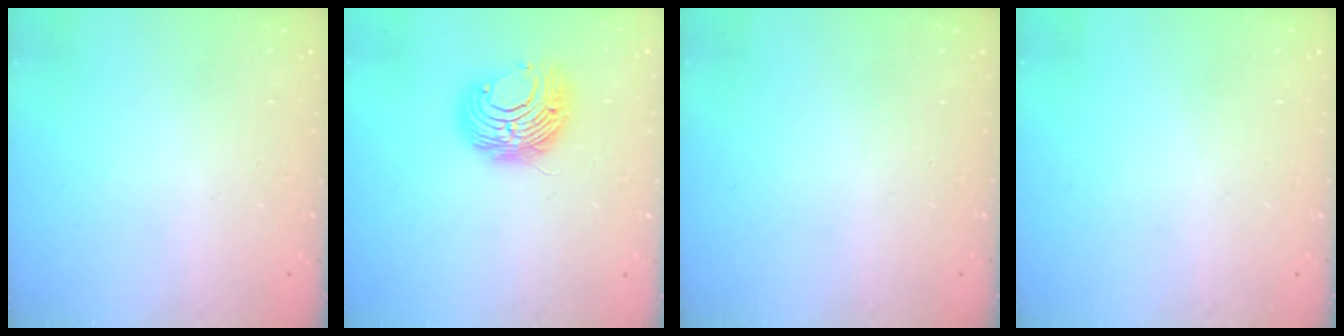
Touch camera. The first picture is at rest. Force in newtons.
{"total": 8.9, "press": 8.9, "slide": 0.1}
{"total": 0.0}
{"total": 0.0}